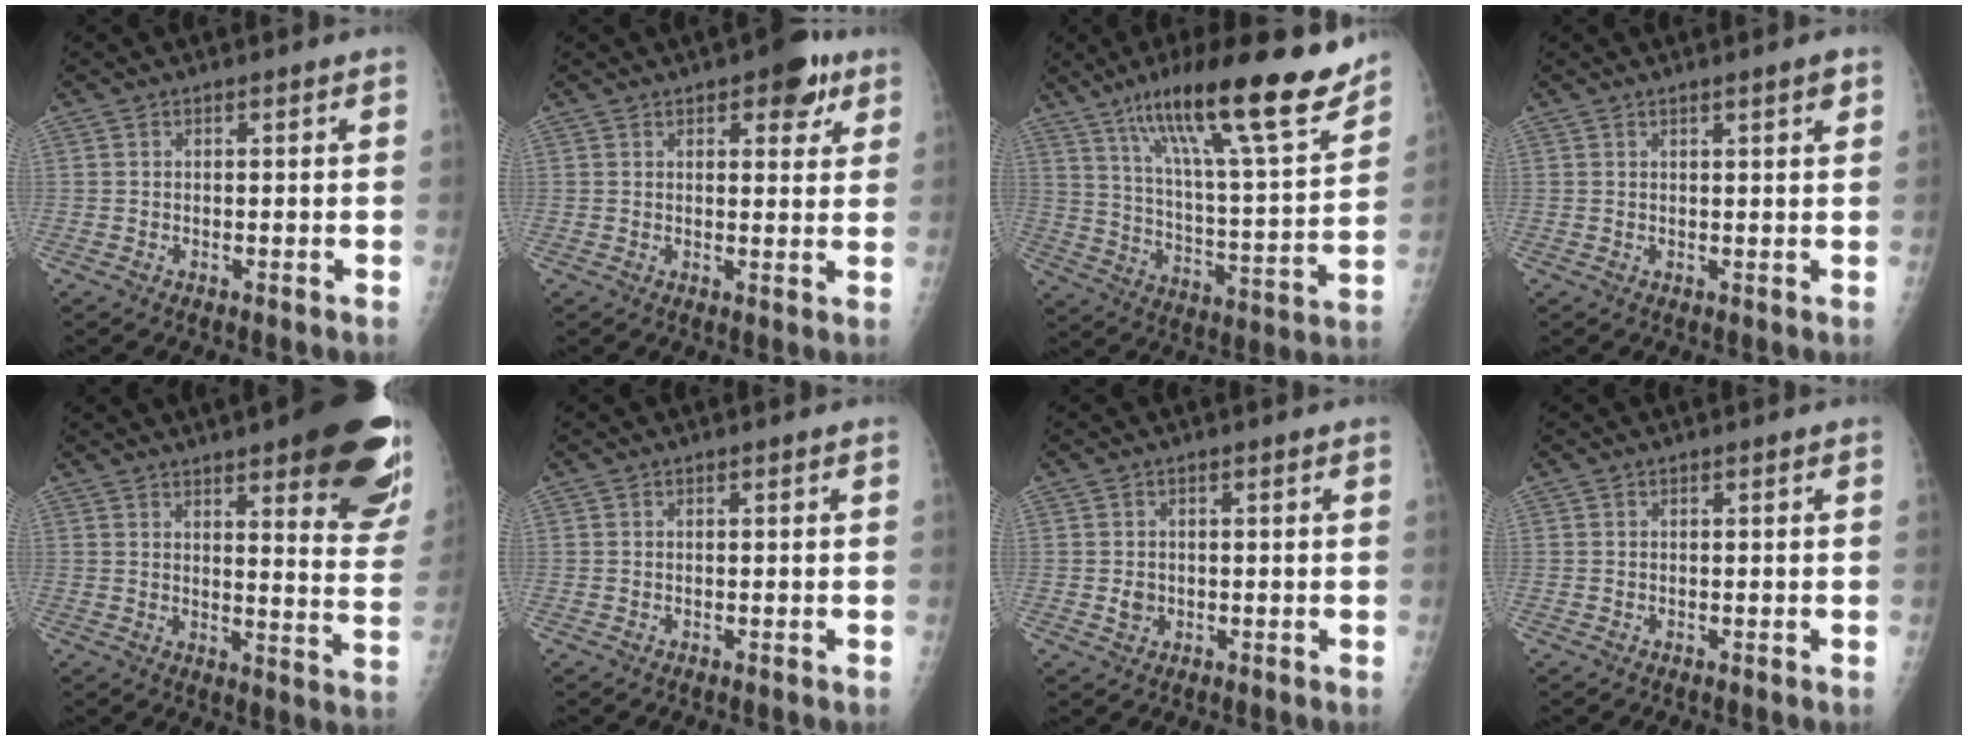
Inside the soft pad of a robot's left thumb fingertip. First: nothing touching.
{"total": 7.2, "force": [3.9, 3.3, 5.1], "torque": [-0.034, -0.011, 0.043]}
{"total": 25.0, "force": [17.1, 4.1, 17.8], "torque": [-0.266, -0.061, 0.280]}
{"total": 2.1, "force": [1.3, 0.2, 1.7], "torque": [-0.022, -0.006, 0.018]}
{"total": 24.4, "force": [14.4, 6.2, 18.8], "torque": [-0.186, -0.055, 0.175]}
{"total": 0.0}
{"total": 1.9, "force": [-0.1, 1.7, 0.9], "torque": [-0.005, 0.002, 0.002]}
{"total": 0.0}